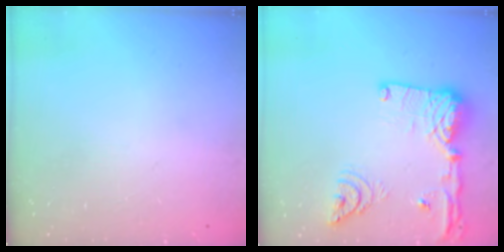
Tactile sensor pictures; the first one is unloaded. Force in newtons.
{"total": 20.1, "press": 19.9, "slide": 3.0}